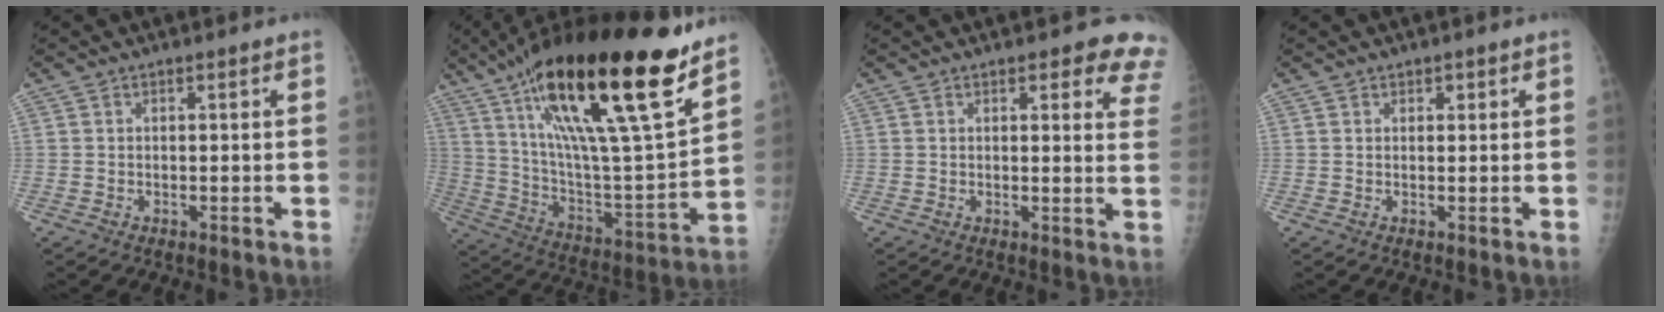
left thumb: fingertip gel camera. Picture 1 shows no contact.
{"total": 32.3, "force": [18.5, 7.4, 25.5], "torque": [-0.419, -0.047, 0.312]}
{"total": 8.9, "force": [6.3, 3.3, 5.3], "torque": [-0.017, -0.025, 0.051]}
{"total": 0.9, "force": [0.4, 0.8, 0.2], "torque": [0.015, 0.000, 0.001]}